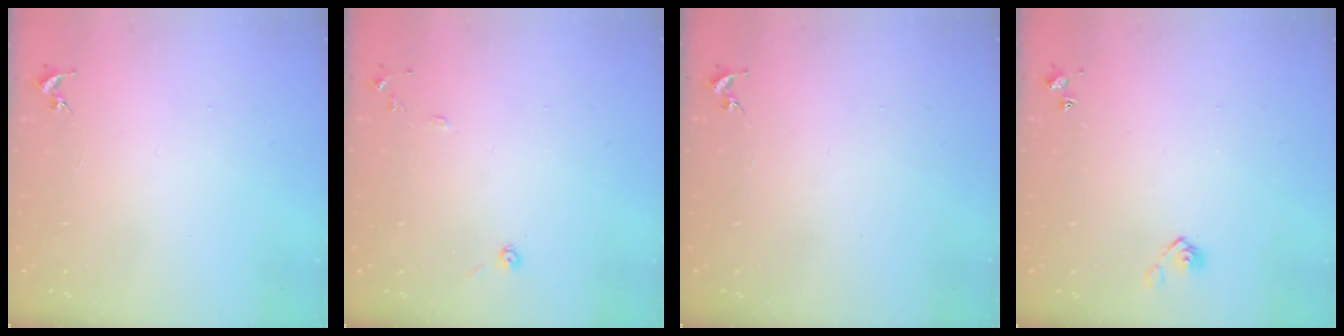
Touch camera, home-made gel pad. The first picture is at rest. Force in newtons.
{"total": 6.0, "press": 5.9, "slide": 0.8}
{"total": 0.0}
{"total": 4.4, "press": 4.3, "slide": 0.7}